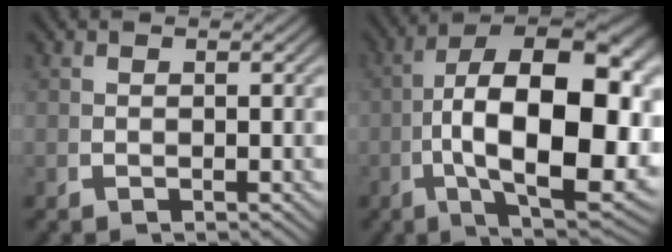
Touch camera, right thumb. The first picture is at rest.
{"total": 18.8, "force": [-0.9, 9.9, 16.0], "torque": [-0.269, -0.079, 0.027]}